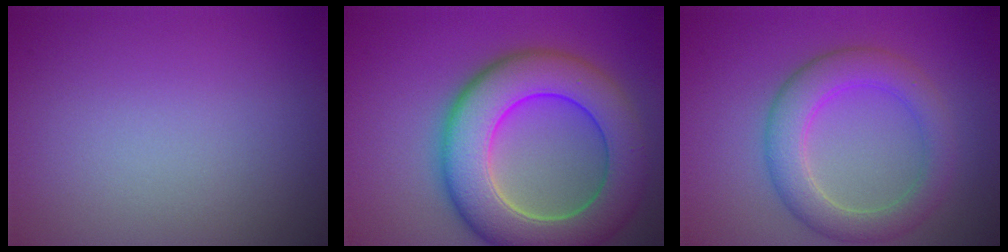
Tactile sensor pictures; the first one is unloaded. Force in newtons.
{"total": 10.4, "press": 10.4, "slide": 0.8}
{"total": 4.8, "press": 4.8, "slide": 0.1}